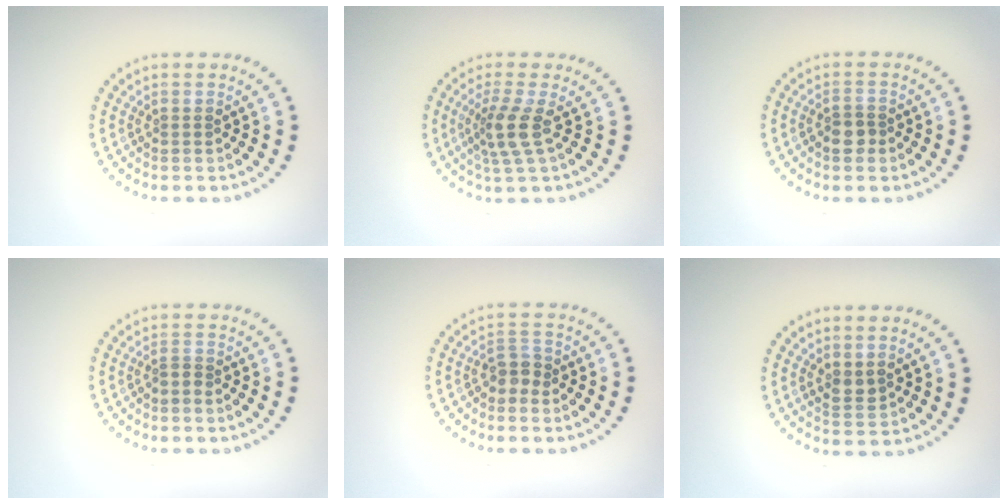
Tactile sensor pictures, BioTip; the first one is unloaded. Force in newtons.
{"total": 2.9, "press": 2.2, "slide": 1.9}
{"total": 2.0, "press": 1.8, "slide": 0.9}
{"total": 0.8, "press": 0.5, "slide": 0.6}
{"total": 1.8, "press": 1.5, "slide": 0.9}
{"total": 1.5, "press": 1.3, "slide": 0.6}